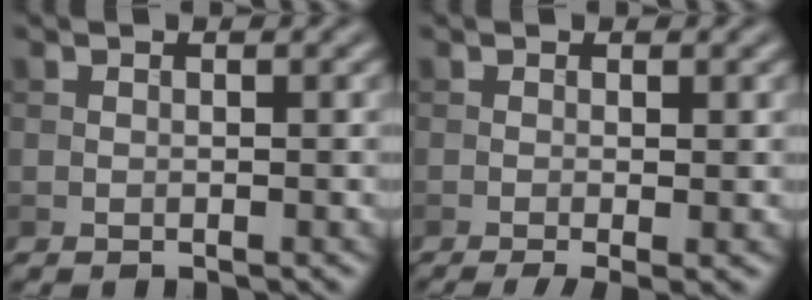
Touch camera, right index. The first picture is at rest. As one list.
[{"total": 3.0, "force": [-0.8, 0.8, 2.8], "torque": [-0.045, -0.012, -0.013]}]